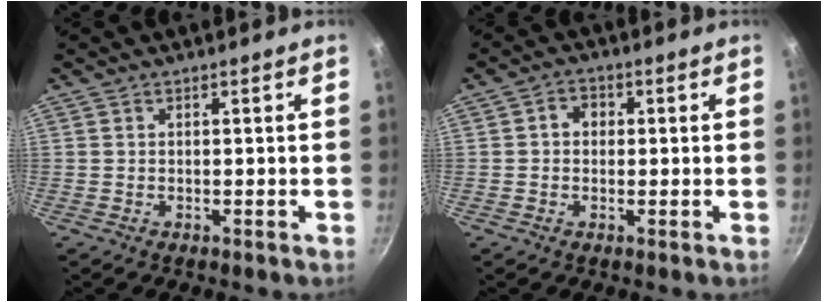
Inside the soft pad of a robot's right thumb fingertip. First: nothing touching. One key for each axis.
{"total": 3.5, "fx": 0.4, "fy": 2.9, "fz": 1.9, "tx": -0.015, "ty": 0.008, "tz": -0.002}